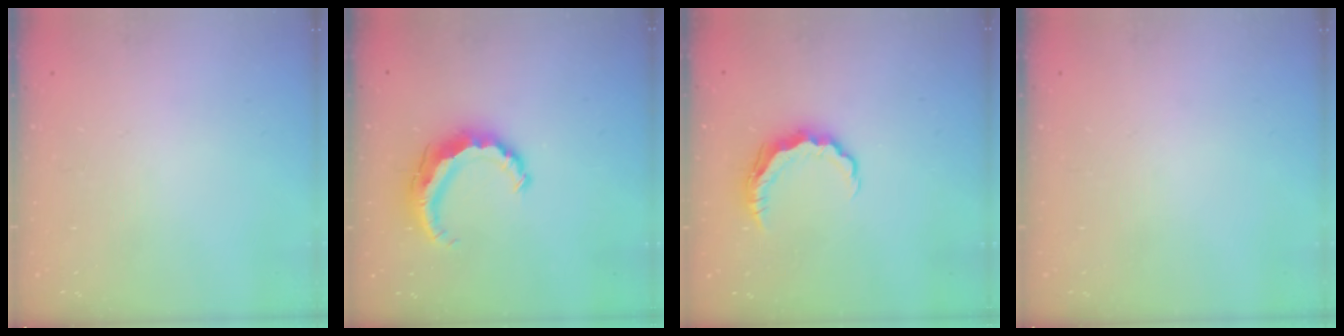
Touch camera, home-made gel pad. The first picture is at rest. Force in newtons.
{"total": 7.5, "press": 7.5, "slide": 0.2}
{"total": 7.1, "press": 7.1, "slide": 0.5}
{"total": 0.0}